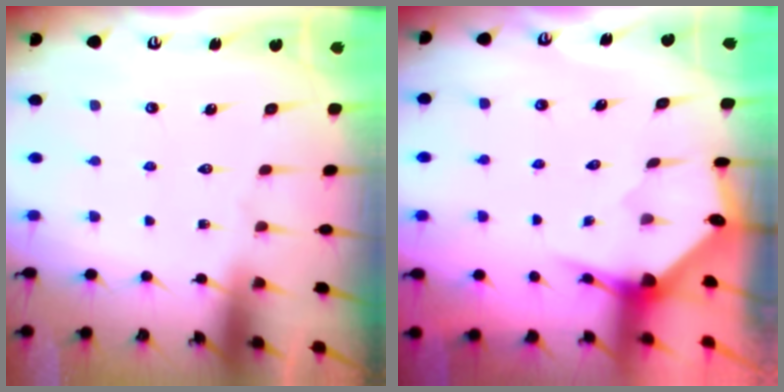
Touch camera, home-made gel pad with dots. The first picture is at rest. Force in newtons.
{"total": 3.5, "press": 3.4, "slide": 0.3}